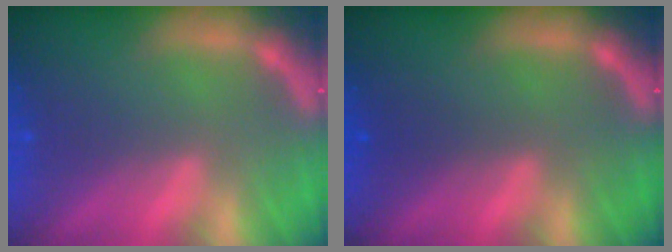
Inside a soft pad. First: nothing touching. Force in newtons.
{"total": 0.9}